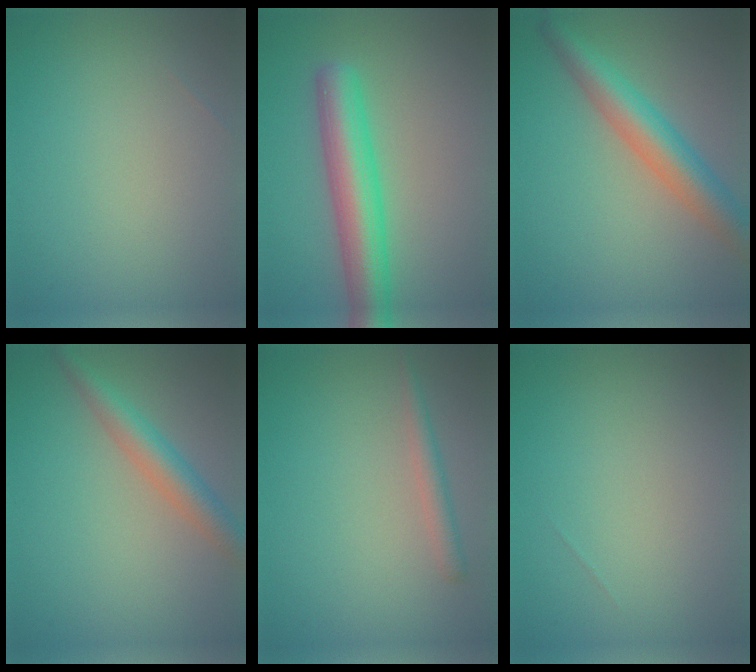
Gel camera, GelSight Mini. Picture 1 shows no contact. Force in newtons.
{"total": 6.0, "press": 6.0, "slide": 0.1}
{"total": 5.3, "press": 5.3, "slide": 0.2}
{"total": 3.5, "press": 3.5, "slide": 0.1}
{"total": 1.5, "press": 1.5, "slide": 0.1}
{"total": 0.0}